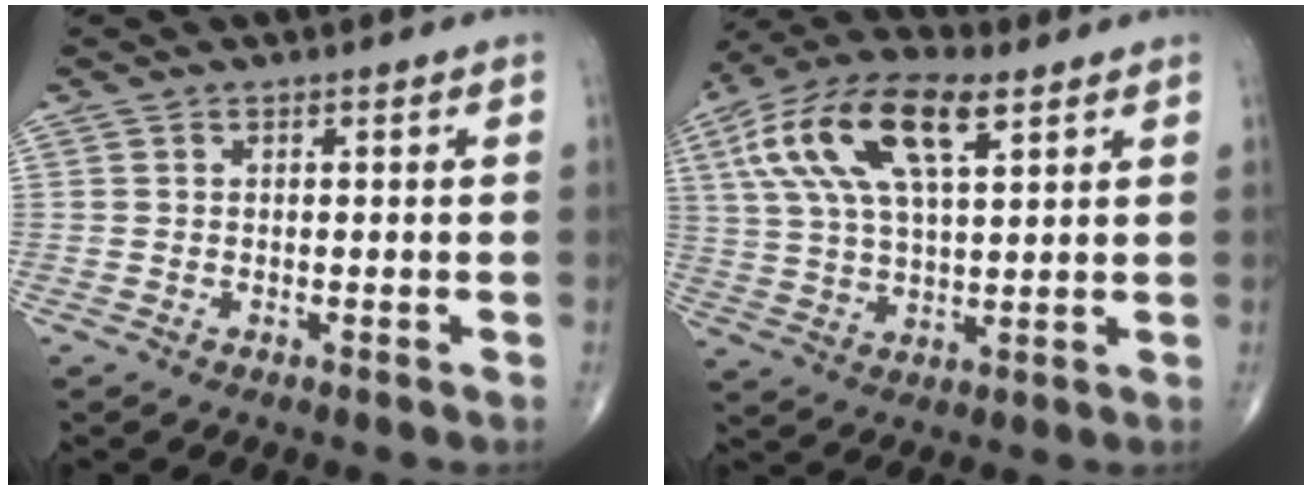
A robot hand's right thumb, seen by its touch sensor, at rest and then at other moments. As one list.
[{"total": 17.7, "force": [7.3, 7.5, 14.2], "torque": [-0.277, 0.006, 0.130]}]